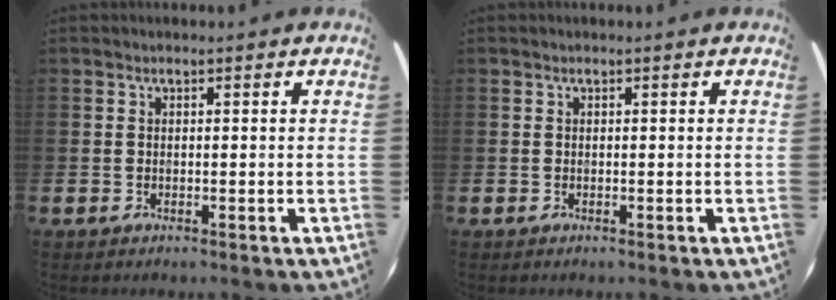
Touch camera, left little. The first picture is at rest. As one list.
[{"total": 0.0}]